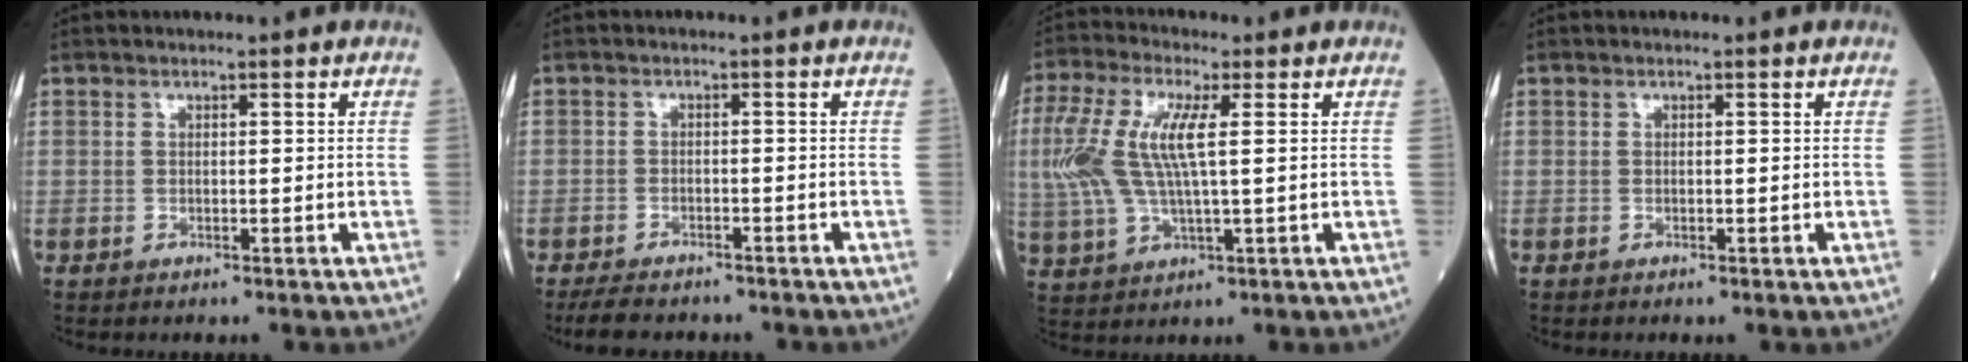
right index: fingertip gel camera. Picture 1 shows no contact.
{"total": 5.7, "force": [-5.0, 1.8, 2.2], "torque": [-0.038, -0.008, -0.075]}
{"total": 11.9, "force": [1.9, 3.4, 11.2], "torque": [-0.270, 0.015, 0.038]}
{"total": 0.0}